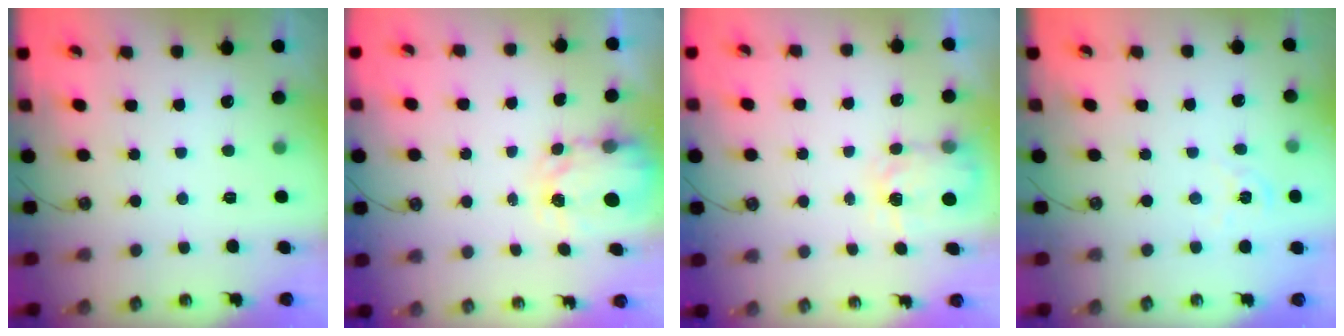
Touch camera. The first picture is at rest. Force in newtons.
{"total": 3.9, "press": 3.9, "slide": 0.3}
{"total": 3.8, "press": 3.8, "slide": 0.5}
{"total": 1.9, "press": 1.8, "slide": 0.3}